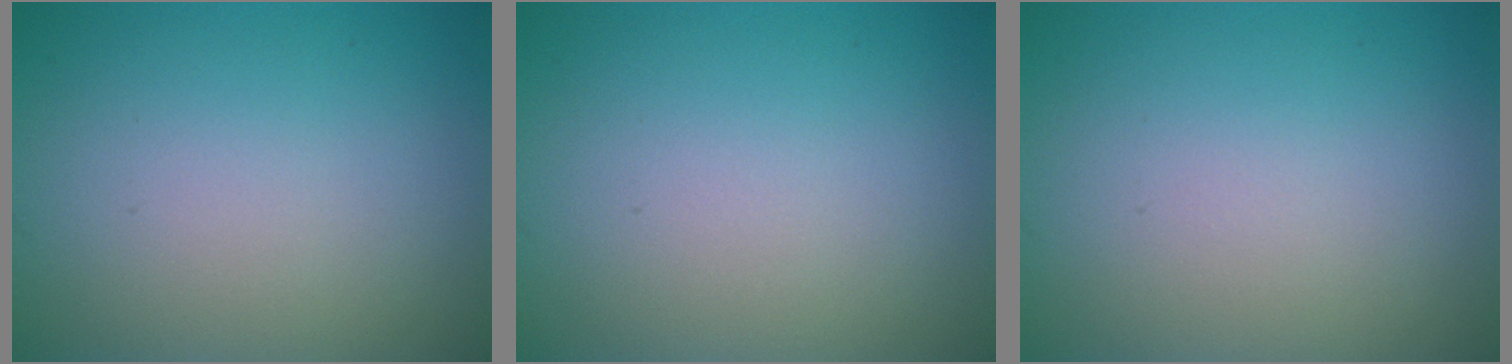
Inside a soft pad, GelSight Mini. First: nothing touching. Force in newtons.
{"total": 0.0}
{"total": 0.0}